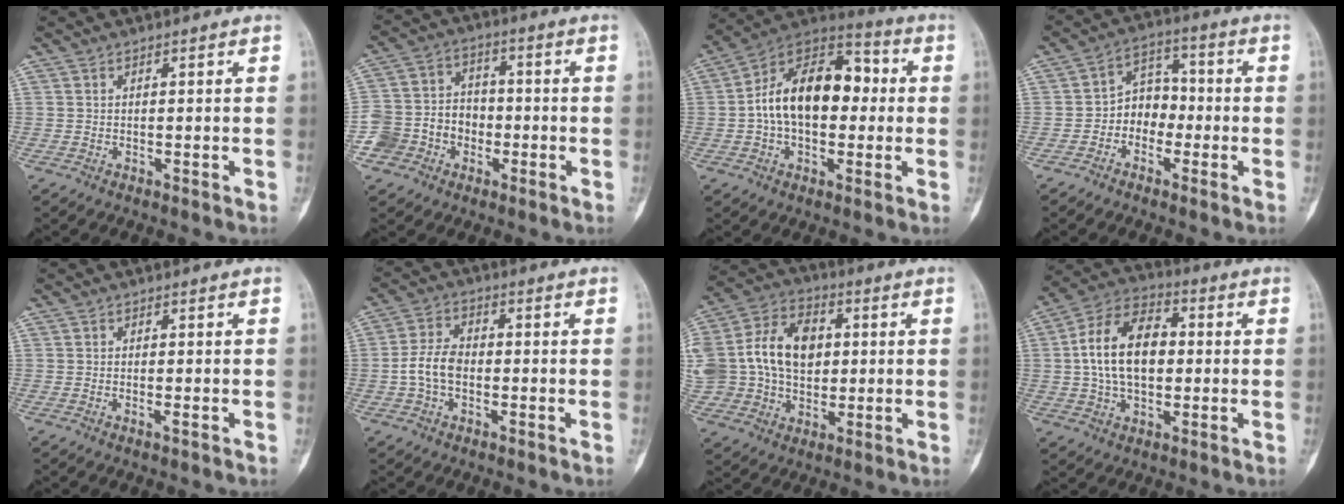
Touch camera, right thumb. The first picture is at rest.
{"total": 11.1, "force": [-3.9, 9.8, 3.6], "torque": [-0.037, 0.045, -0.067]}
{"total": 18.7, "force": [0.6, 11.8, 14.5], "torque": [-0.203, 0.040, -0.001]}
{"total": 7.0, "force": [-1.9, 5.7, 3.6], "torque": [-0.019, 0.036, -0.048]}
{"total": 0.8, "force": [-0.4, 0.1, 0.6], "torque": [-0.008, -0.003, -0.009]}
{"total": 6.5, "force": [-1.2, 4.3, 4.7], "torque": [-0.087, 0.020, -0.031]}
{"total": 22.8, "force": [2.6, 17.0, 14.9], "torque": [-0.313, 0.035, 0.059]}
{"total": 15.2, "force": [0.9, 9.5, 11.8], "torque": [-0.197, 0.025, 0.008]}